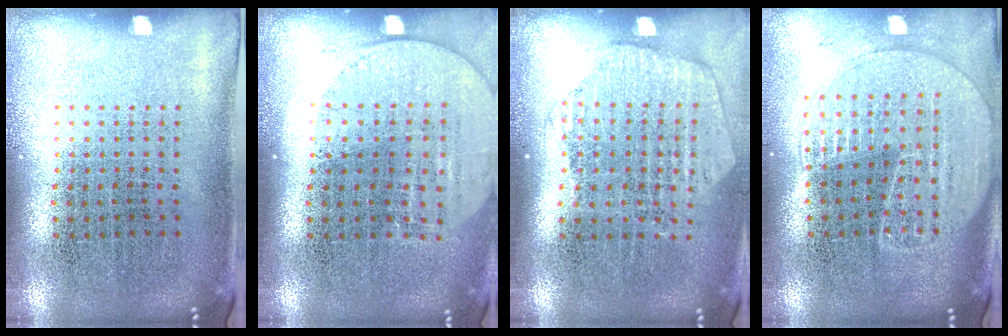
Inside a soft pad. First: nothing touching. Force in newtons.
{"total": 1.6, "press": 1.4, "slide": 0.6}
{"total": 1.6, "press": 1.5, "slide": 0.7}
{"total": 1.8, "press": 1.7, "slide": 0.6}